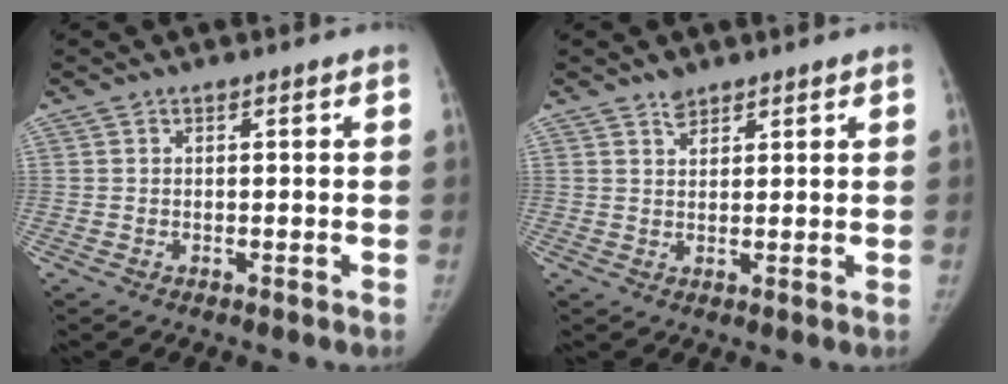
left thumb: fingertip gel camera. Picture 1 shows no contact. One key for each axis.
{"total": 2.0, "fx": 1.7, "fy": 1.1, "fz": 0.5, "tx": 0.003, "ty": -0.009, "tz": 0.028}